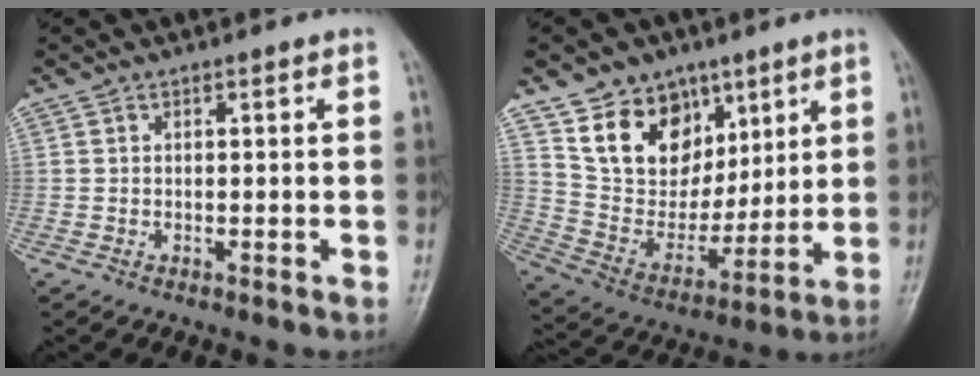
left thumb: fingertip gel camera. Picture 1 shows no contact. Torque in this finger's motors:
{"motor_torque": [0.84, 1.10, 1.10, -1.31, 0.09]}